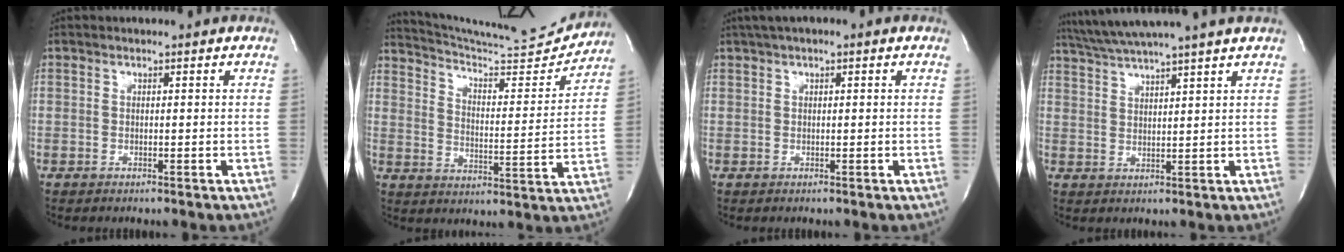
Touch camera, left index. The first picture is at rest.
{"total": 17.1, "force": [16.7, 0.2, 3.8], "torque": [-0.069, -0.060, 0.233]}
{"total": 3.2, "force": [1.6, 0.9, 2.7], "torque": [-0.046, 0.017, 0.022]}
{"total": 9.8, "force": [8.5, -2.1, 4.5], "torque": [-0.081, 0.004, 0.129]}